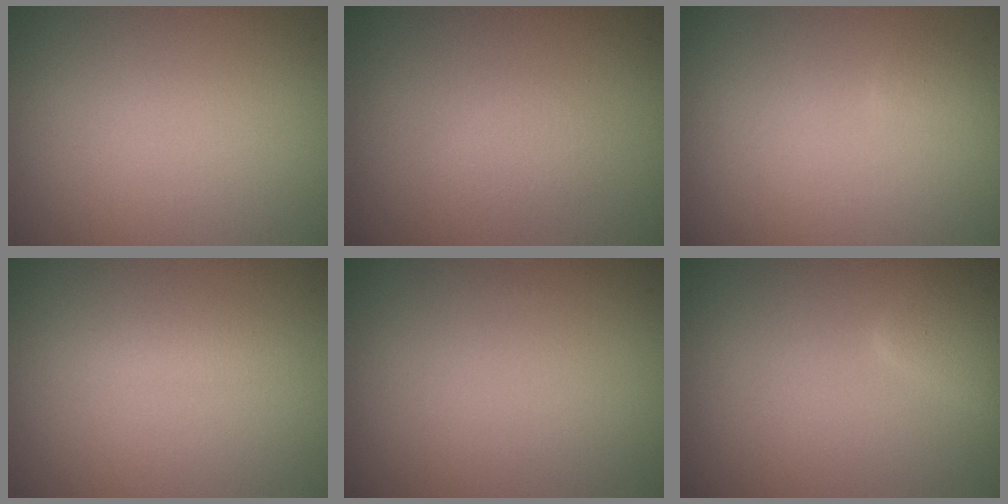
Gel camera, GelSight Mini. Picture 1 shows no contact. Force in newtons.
{"total": 1.0, "press": 1.0, "slide": 0.0}
{"total": 0.7, "press": 0.7, "slide": 0.1}
{"total": 1.2, "press": 1.2, "slide": 0.1}
{"total": 0.0}
{"total": 2.6, "press": 2.6, "slide": 0.1}